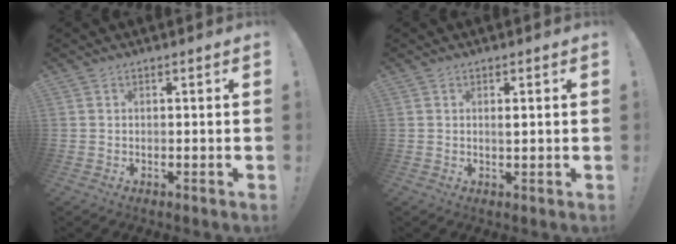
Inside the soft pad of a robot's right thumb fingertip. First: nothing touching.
{"total": 1.3, "force": [0.4, 0.2, 1.2], "torque": [-0.021, -0.002, 0.004]}